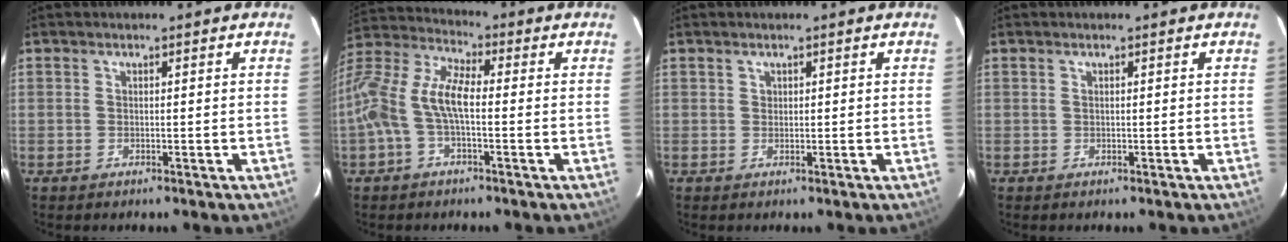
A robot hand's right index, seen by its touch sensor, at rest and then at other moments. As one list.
[{"total": 12.2, "force": [-1.9, 4.9, 11.0], "torque": [-0.229, 0.015, -0.045]}, {"total": 0.6, "force": [0.3, 0.5, 0.0], "torque": [0.002, 0.004, 0.005]}, {"total": 0.0}]